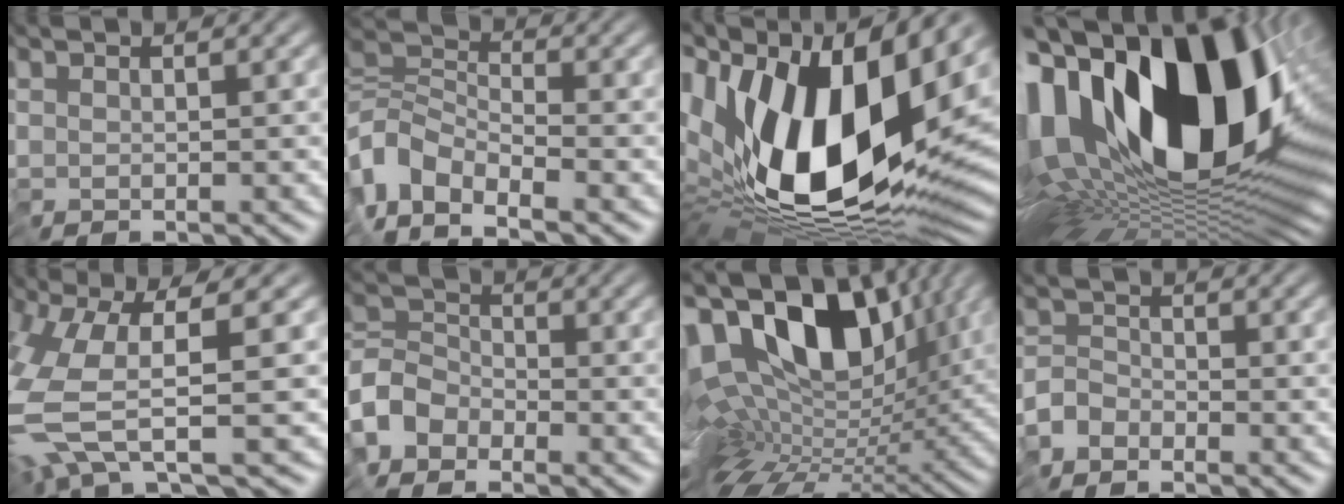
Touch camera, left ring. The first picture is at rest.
{"total": 3.8, "force": [-3.1, 1.3, 1.8], "torque": [-0.033, 0.005, -0.079]}
{"total": 17.3, "force": [2.1, 8.5, 15.0], "torque": [-0.281, 0.000, 0.031]}
{"total": 20.9, "force": [5.1, 10.6, 17.3], "torque": [-0.325, 0.004, 0.082]}
{"total": 7.2, "force": [-1.4, 1.3, 6.9], "torque": [-0.185, -0.011, -0.030]}
{"total": 4.0, "force": [-2.9, 2.6, 1.2], "torque": [-0.025, 0.010, -0.075]}
{"total": 18.8, "force": [3.4, 10.4, 15.3], "torque": [-0.238, 0.008, 0.071]}
{"total": 3.1, "force": [-2.8, 1.2, 0.1], "torque": [0.010, 0.001, -0.055]}